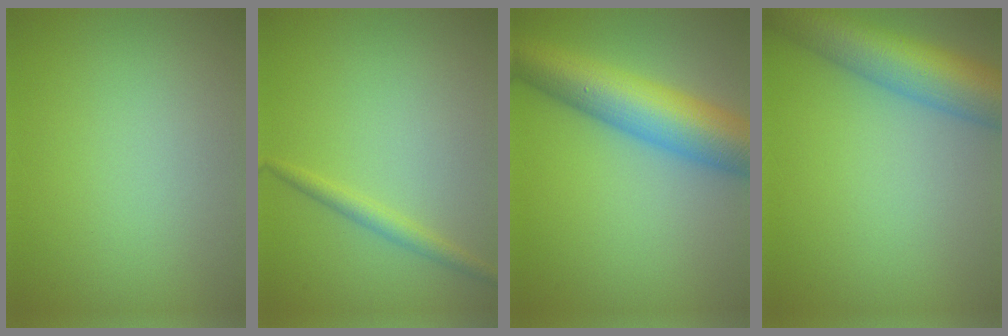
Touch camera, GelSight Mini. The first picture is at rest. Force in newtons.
{"total": 1.6, "press": 1.6, "slide": 0.1}
{"total": 10.0, "press": 10.0, "slide": 0.4}
{"total": 8.9, "press": 8.9, "slide": 0.4}